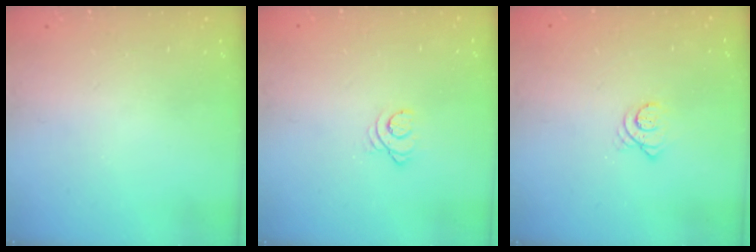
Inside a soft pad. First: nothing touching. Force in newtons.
{"total": 2.5, "press": 2.5, "slide": 0.2}
{"total": 3.3, "press": 3.3, "slide": 0.3}